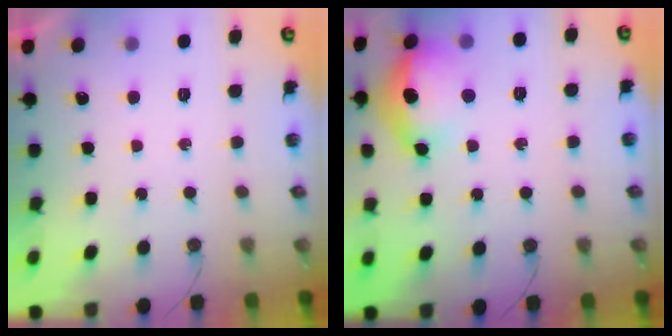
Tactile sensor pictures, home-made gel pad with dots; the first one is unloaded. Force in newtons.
{"total": 15.4, "press": 15.3, "slide": 1.9}